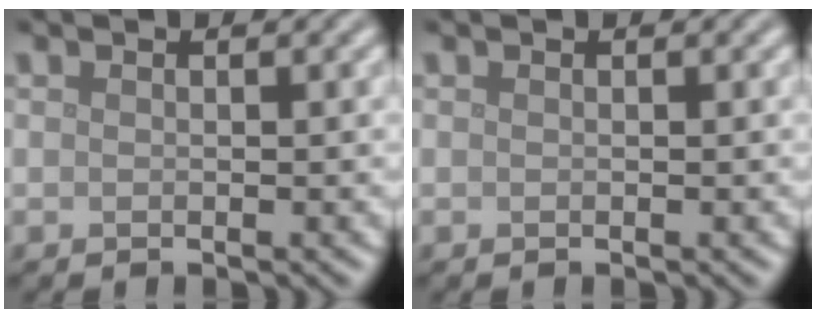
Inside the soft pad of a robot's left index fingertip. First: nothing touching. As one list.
[{"total": 0.0}]